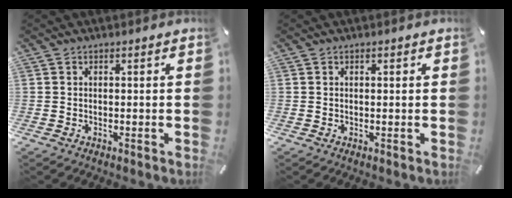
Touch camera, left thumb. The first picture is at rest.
{"total": 0.0}